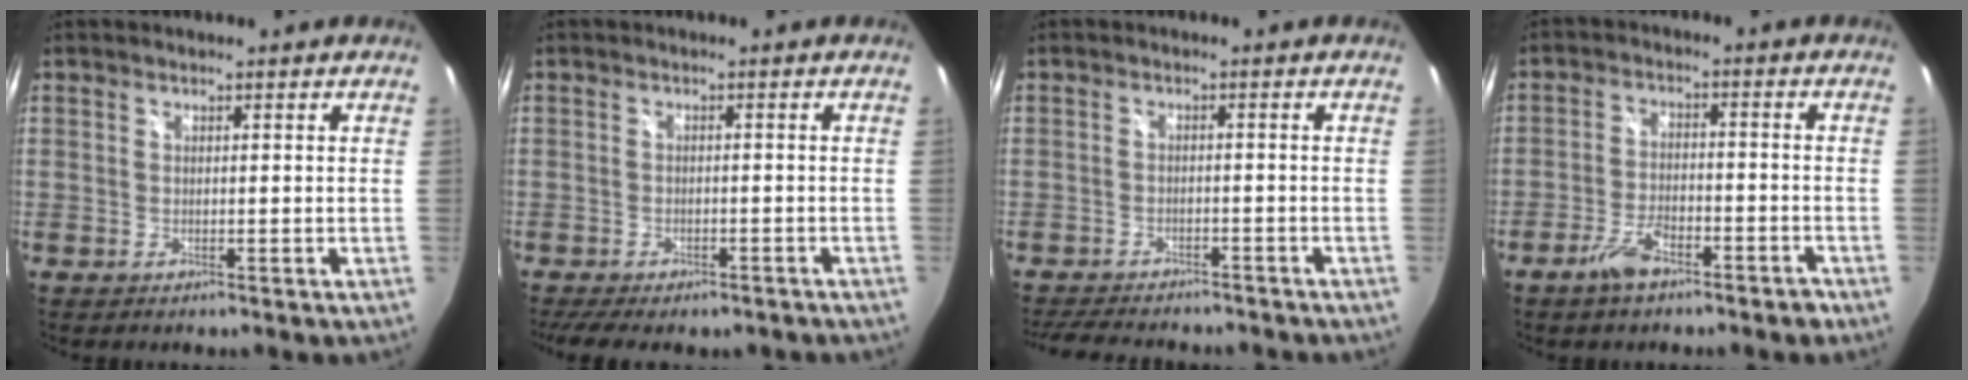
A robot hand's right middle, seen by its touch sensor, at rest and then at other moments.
{"total": 8.8, "force": [-7.0, 3.0, 4.4], "torque": [-0.097, -0.024, -0.098]}
{"total": 11.2, "force": [-9.8, 2.9, 4.4], "torque": [-0.100, -0.015, -0.143]}
{"total": 6.7, "force": [-4.8, 2.5, 3.9], "torque": [-0.084, 0.000, -0.080]}